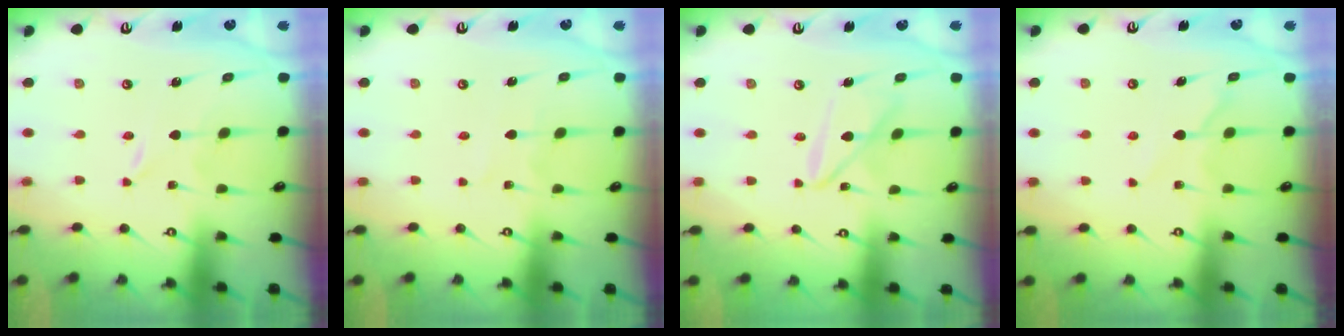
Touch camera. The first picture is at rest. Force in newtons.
{"total": 3.9, "press": 3.9, "slide": 0.3}
{"total": 9.0, "press": 9.0, "slide": 0.7}
{"total": 6.8, "press": 6.8, "slide": 0.6}